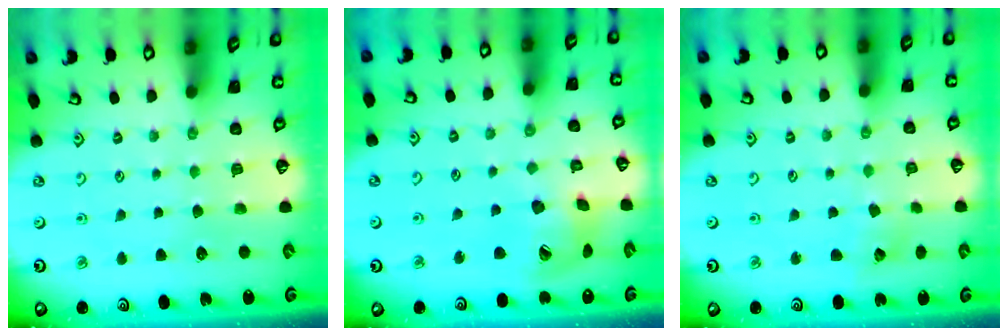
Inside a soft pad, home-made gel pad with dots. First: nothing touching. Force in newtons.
{"total": 16.2, "press": 16.0, "slide": 2.3}
{"total": 4.5, "press": 4.4, "slide": 0.7}